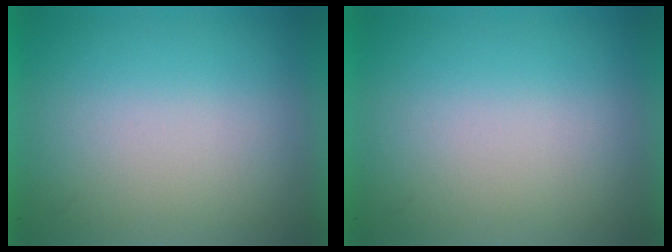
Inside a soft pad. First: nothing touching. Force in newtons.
{"total": 0.0}